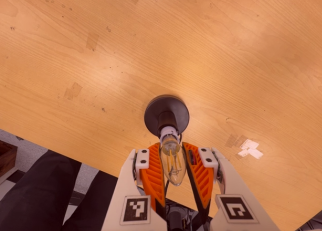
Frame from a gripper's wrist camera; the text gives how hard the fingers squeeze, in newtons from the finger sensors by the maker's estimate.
{"total": 13.7, "left": 12.9, "right": 14.4}